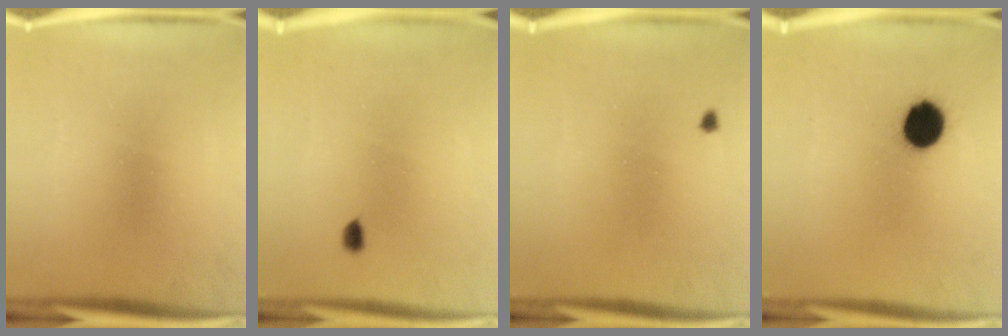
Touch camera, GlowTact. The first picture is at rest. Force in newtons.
{"total": 1.2}
{"total": 0.6}
{"total": 10.3}